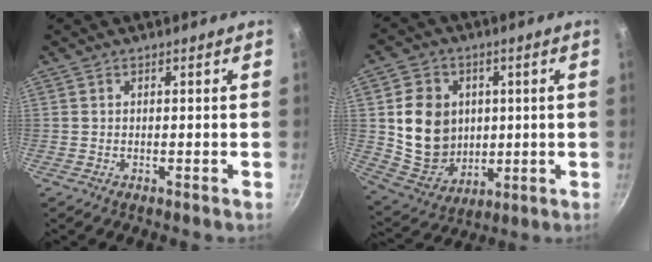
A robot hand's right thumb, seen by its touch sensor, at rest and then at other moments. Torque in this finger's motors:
{"motor_torque": [0.37, 2.52, 0.25, 0.68, 0.09]}